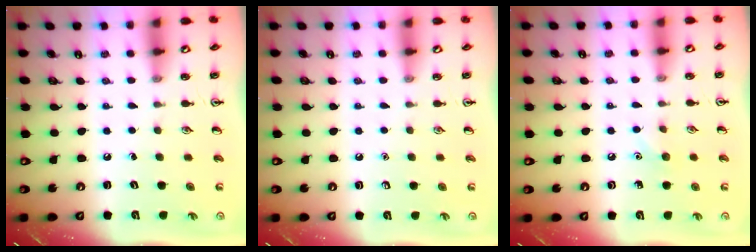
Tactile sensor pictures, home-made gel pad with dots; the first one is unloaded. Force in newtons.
{"total": 0.0}
{"total": 4.8, "press": 4.5, "slide": 1.6}